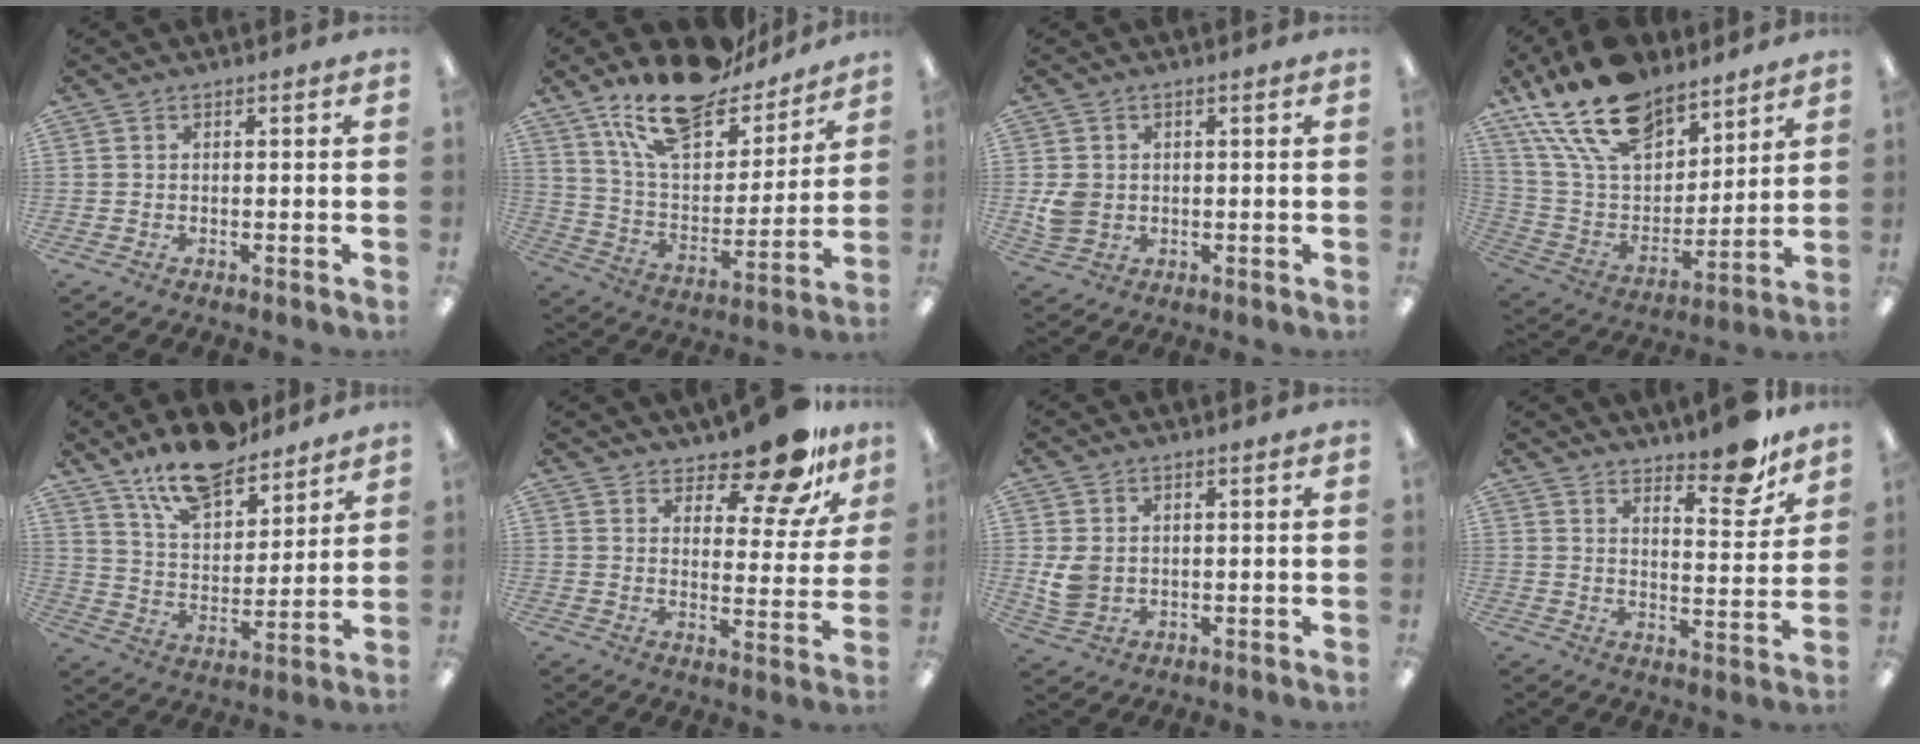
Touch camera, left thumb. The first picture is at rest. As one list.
[{"total": 20.7, "force": [16.8, 7.7, 9.3], "torque": [-0.168, -0.109, 0.293]}, {"total": 4.5, "force": [0.3, 3.9, 2.1], "torque": [-0.024, 0.002, 0.007]}, {"total": 21.7, "force": [15.0, 11.5, 10.7], "torque": [-0.223, -0.076, 0.274]}, {"total": 14.8, "force": [12.3, 5.6, 6.2], "torque": [-0.112, -0.070, 0.222]}, {"total": 13.6, "force": [11.2, 4.7, 6.1], "torque": [-0.080, -0.083, 0.195]}, {"total": 4.8, "force": [0.8, 3.7, 3.0], "torque": [-0.053, 0.001, 0.018]}, {"total": 10.4, "force": [8.8, 2.6, 4.9], "torque": [-0.040, -0.073, 0.146]}]